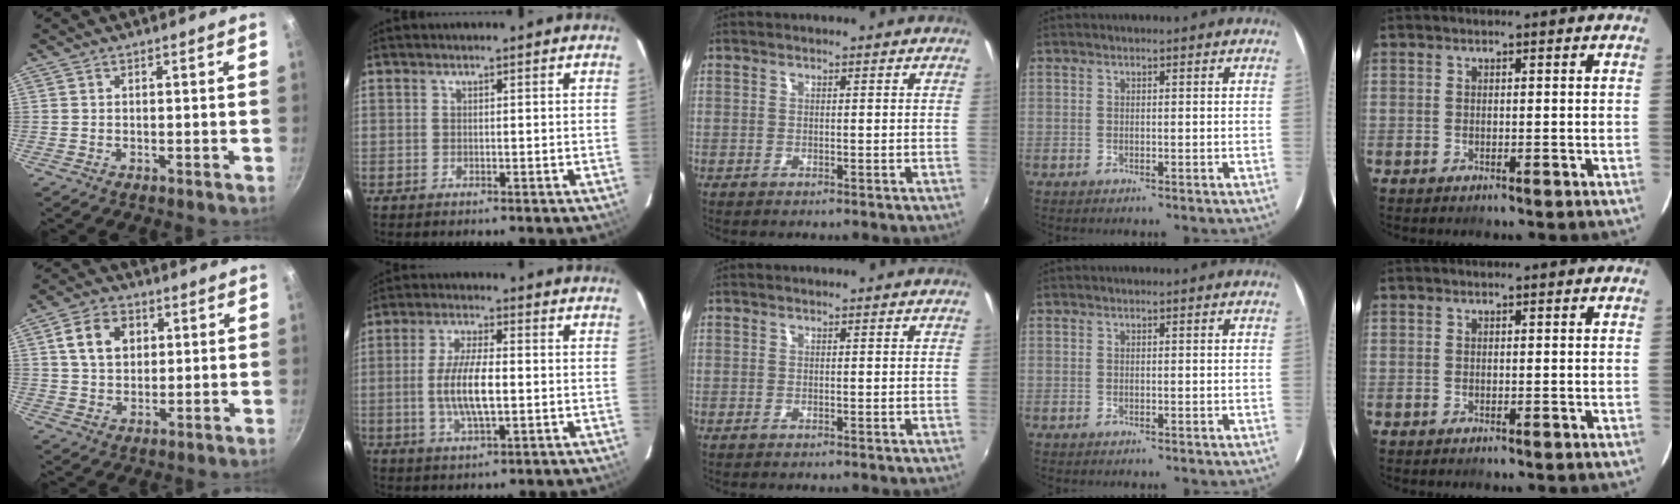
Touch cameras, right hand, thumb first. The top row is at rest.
{"thumb": {"total": 9.0, "force": [2.6, 6.7, 5.4], "torque": [-0.078, 0.005, 0.041]}, "index": {"total": 9.2, "force": [-0.9, 2.8, 8.7], "torque": [-0.171, -0.004, -0.017]}}